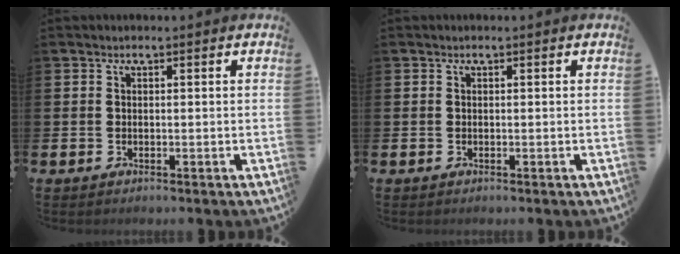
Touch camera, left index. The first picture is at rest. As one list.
[{"total": 0.0}]